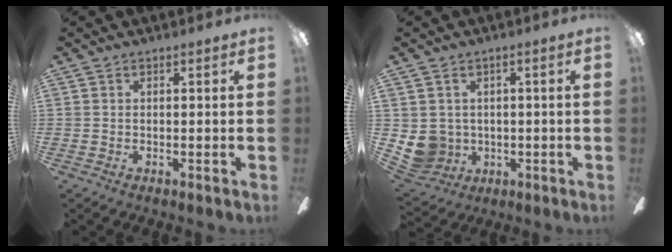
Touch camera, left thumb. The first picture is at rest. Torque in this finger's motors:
{"motor_torque": [0.80, 0.80, 0.19, -0.28, 0.00]}